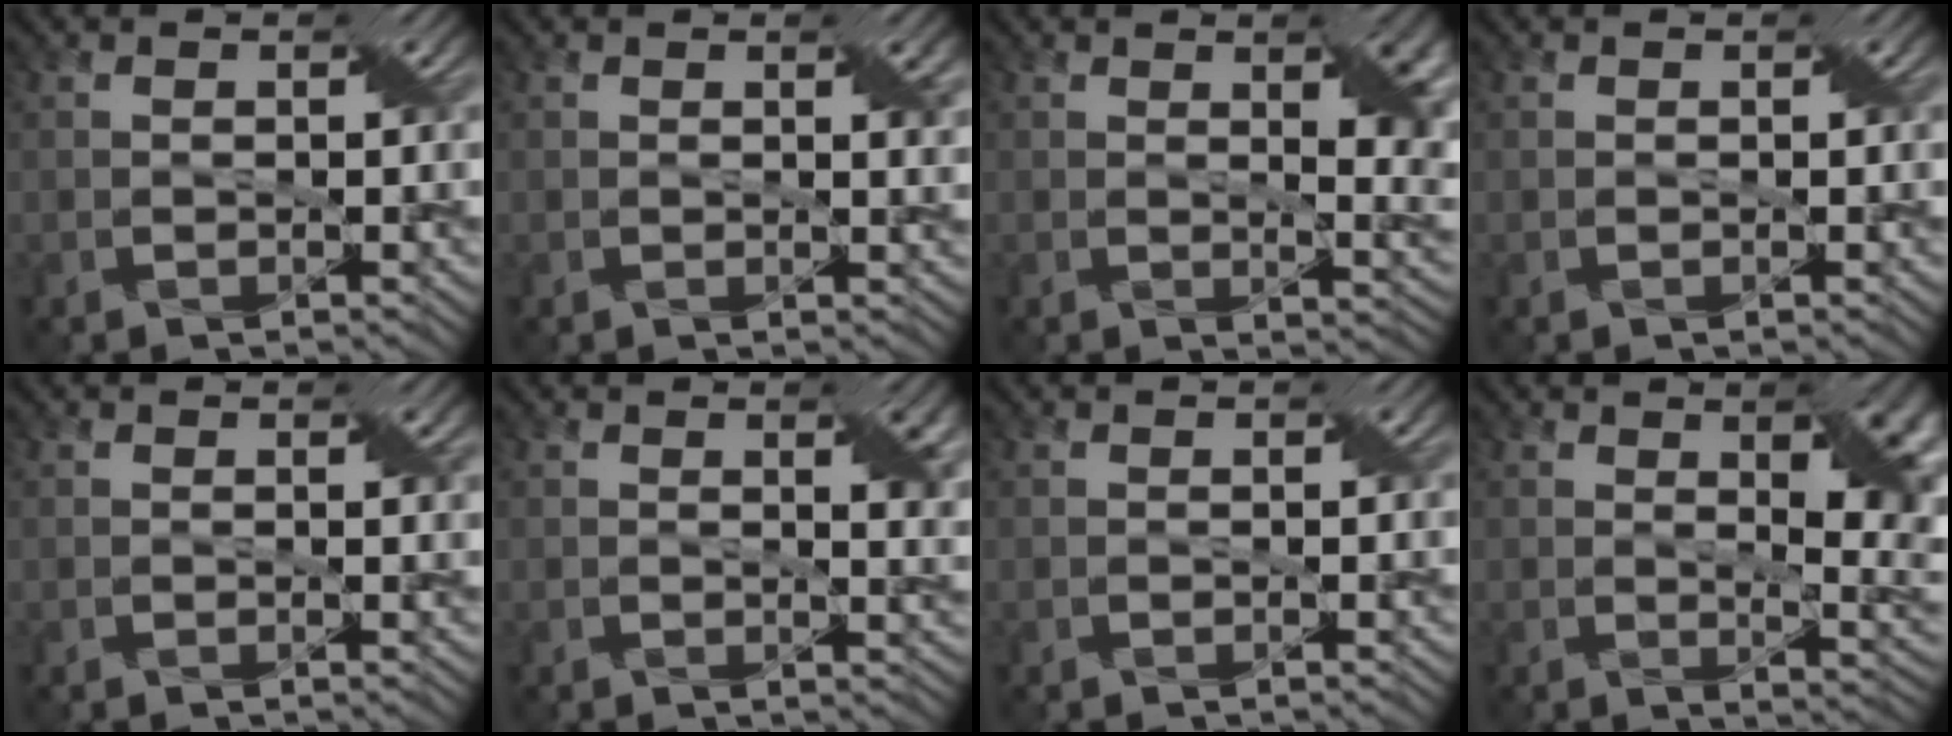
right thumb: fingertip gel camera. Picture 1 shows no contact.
{"total": 1.6, "force": [0.8, 0.3, 1.3], "torque": [-0.019, -0.002, 0.015]}
{"total": 8.1, "force": [2.4, 3.5, 6.9], "torque": [-0.092, -0.009, 0.047]}
{"total": 0.0}
{"total": 0.6, "force": [0.4, 0.1, 0.5], "torque": [-0.005, -0.002, 0.007]}
{"total": 3.5, "force": [1.4, 1.1, 3.0], "torque": [-0.049, 0.000, 0.025]}
{"total": 0.0}
{"total": 9.9, "force": [2.4, 4.1, 8.7], "torque": [-0.120, -0.006, 0.044]}